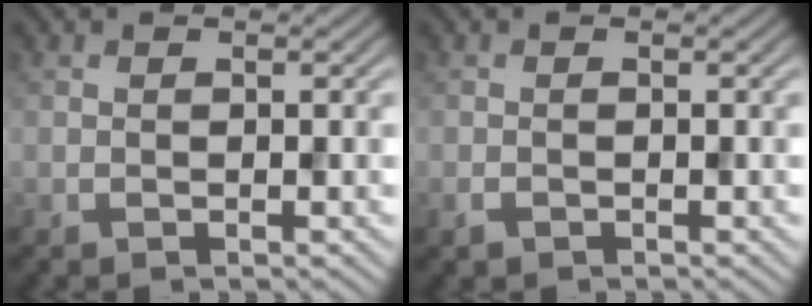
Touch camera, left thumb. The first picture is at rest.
{"total": 1.0, "force": [-0.6, 0.5, 0.5], "torque": [-0.011, -0.003, -0.012]}